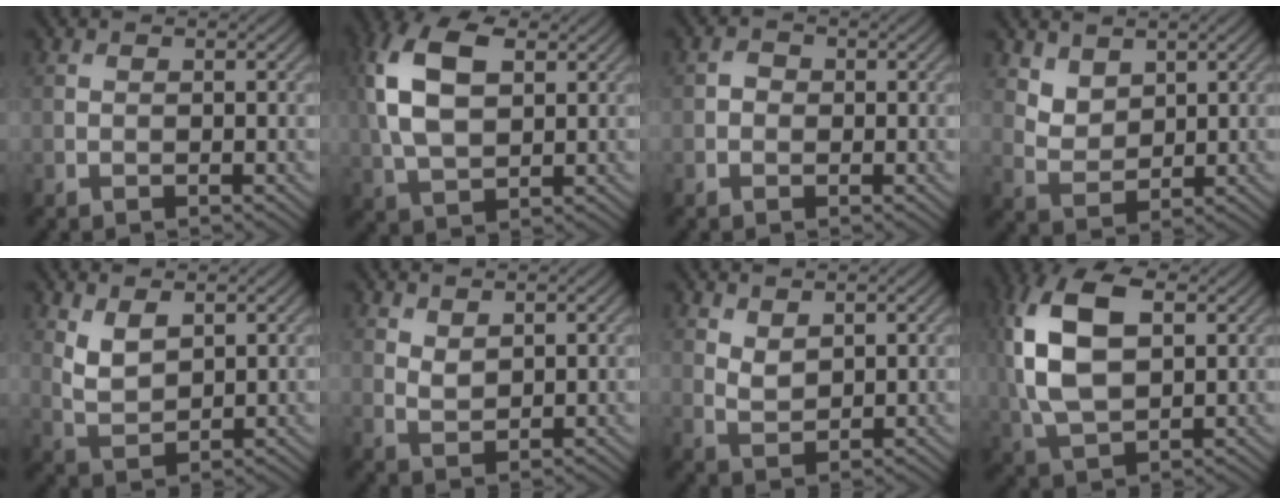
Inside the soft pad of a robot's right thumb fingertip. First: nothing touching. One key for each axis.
{"total": 11.2, "fx": 2.8, "fy": 6.5, "fz": 8.7, "tx": -0.222, "ty": 0.013, "tz": 0.049}
{"total": 1.2, "fx": -0.2, "fy": 1.1, "fz": 0.6, "tx": -0.009, "ty": -0.001, "tz": -0.009}
{"total": 3.7, "fx": 2.5, "fy": 2.2, "fz": 1.5, "tx": -0.043, "ty": -0.015, "tz": 0.056}
{"total": 3.9, "fx": 2.1, "fy": 1.9, "fz": 2.6, "tx": -0.067, "ty": -0.008, "tz": 0.048}
{"total": 1.9, "fx": 1.4, "fy": 0.9, "fz": 1.0, "tx": -0.026, "ty": -0.004, "tz": 0.033}
{"total": 2.4, "fx": 1.7, "fy": 1.1, "fz": 1.3, "tx": -0.033, "ty": -0.006, "tz": 0.040}
{"total": 13.9, "fx": 3.2, "fy": 7.8, "fz": 11.0, "tx": -0.272, "ty": 0.011, "tz": 0.062}